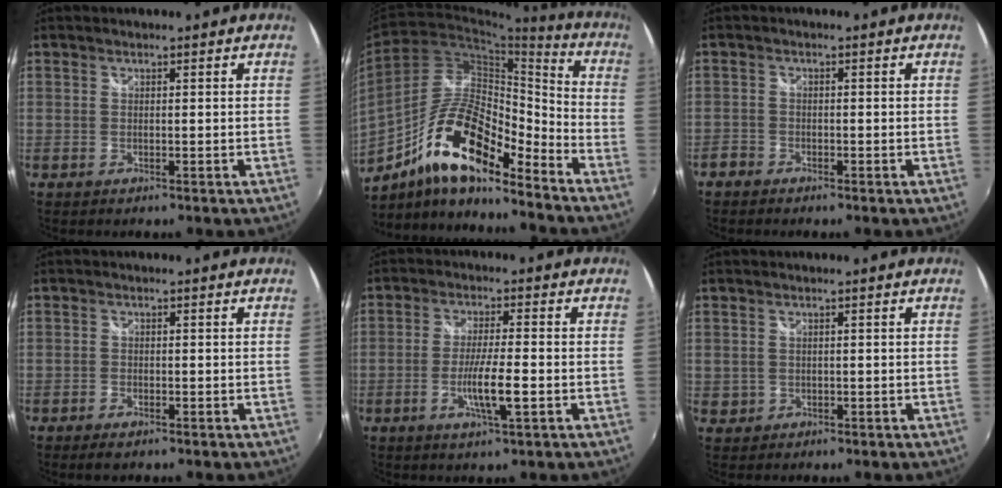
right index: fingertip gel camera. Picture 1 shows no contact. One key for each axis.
{"total": 17.8, "fx": -11.4, "fy": 5.3, "fz": 12.6, "tx": -0.229, "ty": 0.002, "tz": -0.213}
{"total": 2.3, "fx": -1.9, "fy": 1.2, "fz": 0.5, "tx": -0.018, "ty": -0.003, "tz": -0.039}
{"total": 1.6, "fx": -1.2, "fy": 0.6, "fz": 0.9, "tx": -0.023, "ty": -0.006, "tz": -0.024}
{"total": 6.7, "fx": -2.2, "fy": 0.4, "fz": 6.3, "tx": -0.117, "ty": -0.010, "tz": -0.039}
{"total": 1.5, "fx": 0.3, "fy": 1.4, "fz": 0.4, "tx": -0.006, "ty": 0.001, "tz": 0.007}